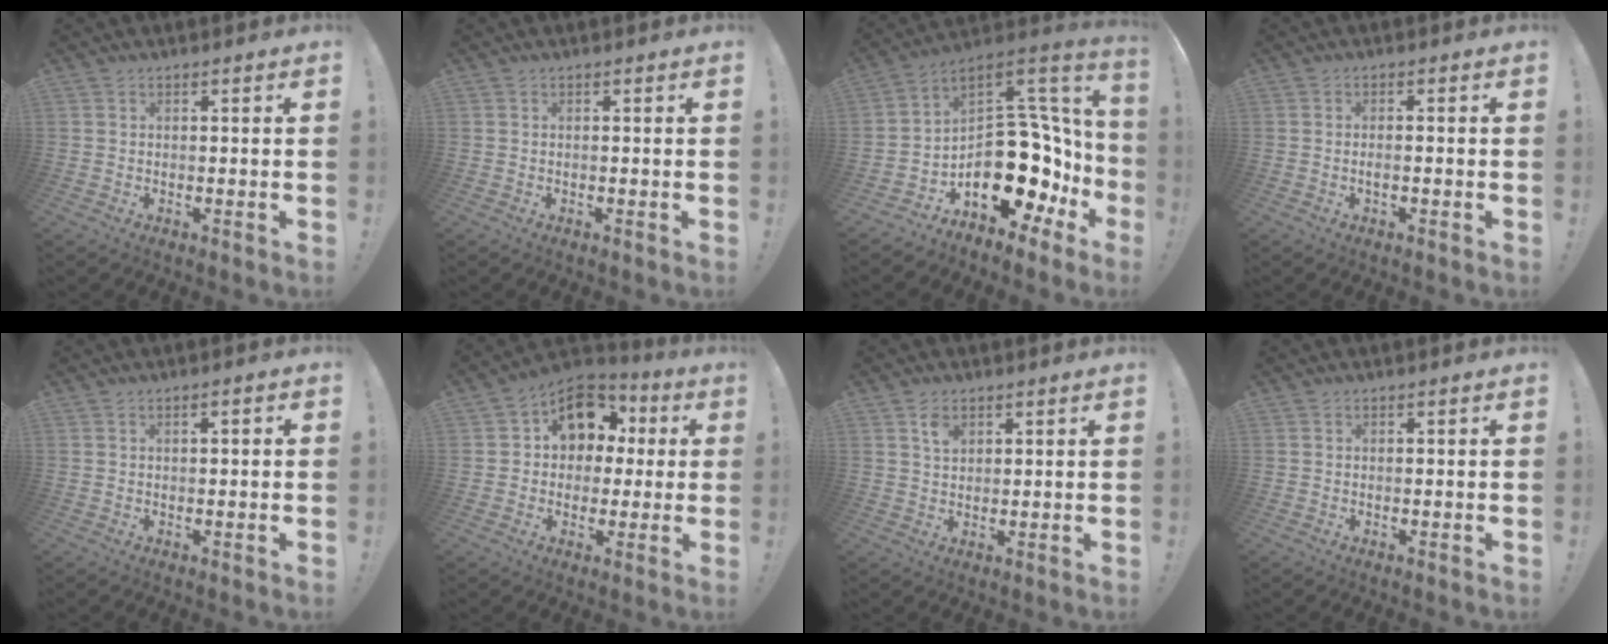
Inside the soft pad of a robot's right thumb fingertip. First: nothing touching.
{"total": 0.0}
{"total": 22.0, "force": [-5.7, 14.6, 15.4], "torque": [-0.188, 0.004, -0.044]}
{"total": 1.4, "force": [-0.8, -0.1, 1.1], "torque": [-0.028, 0.002, -0.014]}
{"total": 1.0, "force": [-0.1, 0.4, 1.0], "torque": [-0.012, 0.001, -0.005]}
{"total": 13.0, "force": [3.9, 10.6, 6.5], "torque": [-0.083, -0.014, 0.076]}
{"total": 3.5, "force": [2.0, 1.9, 2.2], "torque": [-0.025, -0.009, 0.033]}
{"total": 0.0}